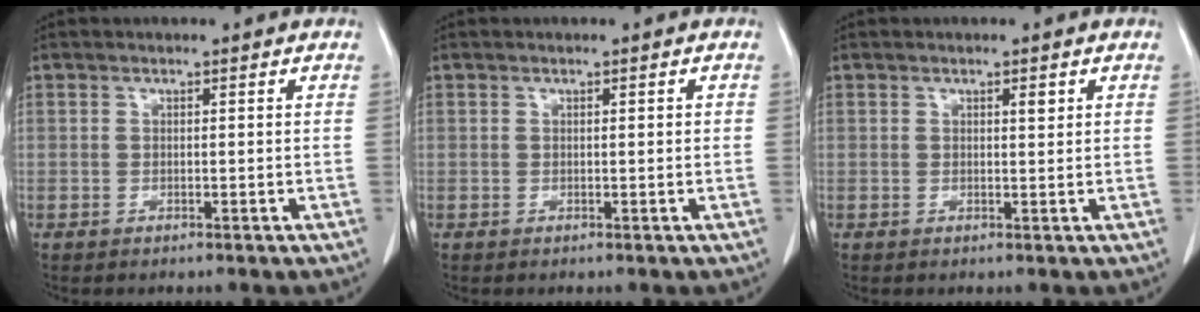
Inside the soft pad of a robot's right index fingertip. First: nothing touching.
{"total": 0.7, "force": [0.1, 0.1, 0.7], "torque": [-0.009, 0.001, 0.001]}
{"total": 1.1, "force": [0.5, 0.3, 0.9], "torque": [-0.014, -0.001, 0.007]}